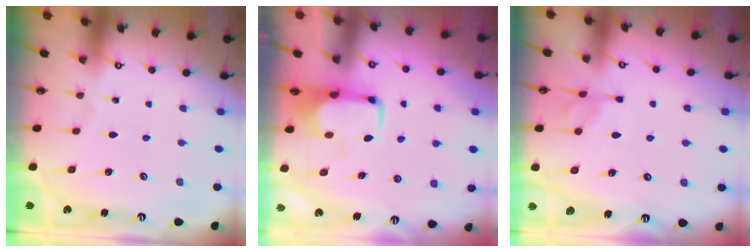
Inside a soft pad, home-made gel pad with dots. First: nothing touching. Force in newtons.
{"total": 1.8, "press": 1.7, "slide": 0.4}
{"total": 5.7, "press": 5.7, "slide": 0.5}